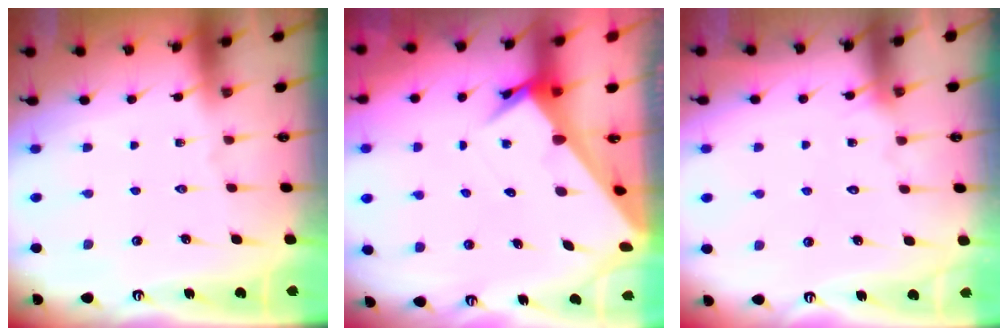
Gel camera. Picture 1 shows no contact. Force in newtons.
{"total": 4.5, "press": 4.5, "slide": 0.4}
{"total": 5.4, "press": 5.4, "slide": 0.3}